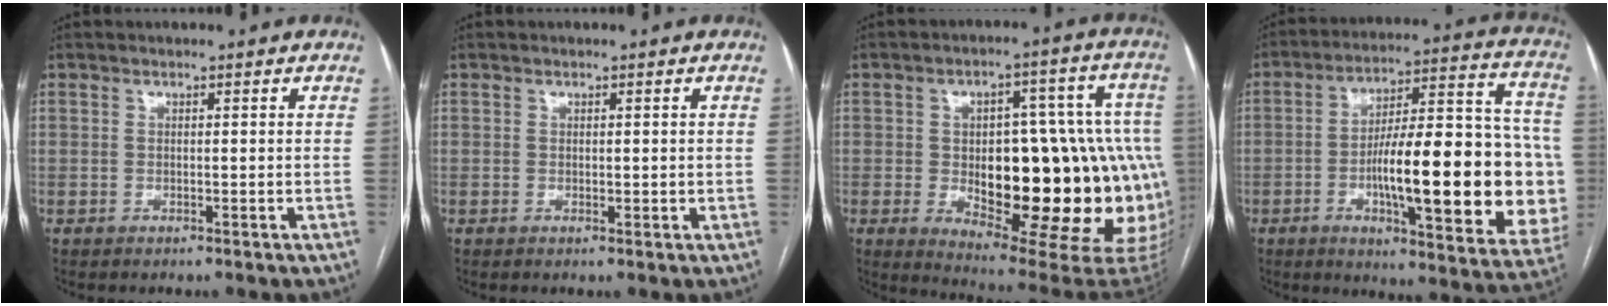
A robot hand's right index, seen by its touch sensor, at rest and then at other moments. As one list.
[{"total": 0.7, "force": [0.2, 0.5, 0.4], "torque": [-0.004, 0.000, 0.005]}, {"total": 28.5, "force": [-3.2, 10.0, 26.5], "torque": [-0.281, 0.031, -0.010]}, {"total": 26.1, "force": [-4.4, 5.8, 25.1], "torque": [-0.303, 0.022, -0.051]}]